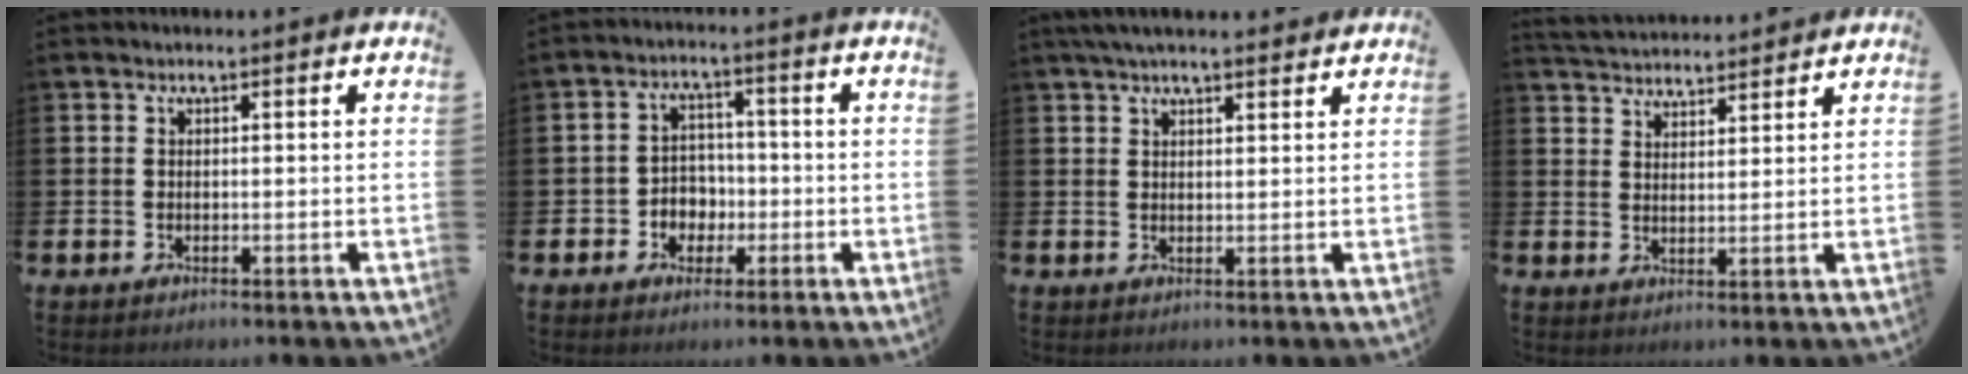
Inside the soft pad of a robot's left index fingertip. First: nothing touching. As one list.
[{"total": 3.6, "force": [-1.1, 3.3, 0.9], "torque": [-0.028, 0.003, -0.028]}, {"total": 3.5, "force": [3.1, 0.7, 1.4], "torque": [-0.033, -0.003, 0.058]}, {"total": 4.1, "force": [4.0, 0.5, -0.1], "torque": [-0.016, -0.020, 0.075]}]